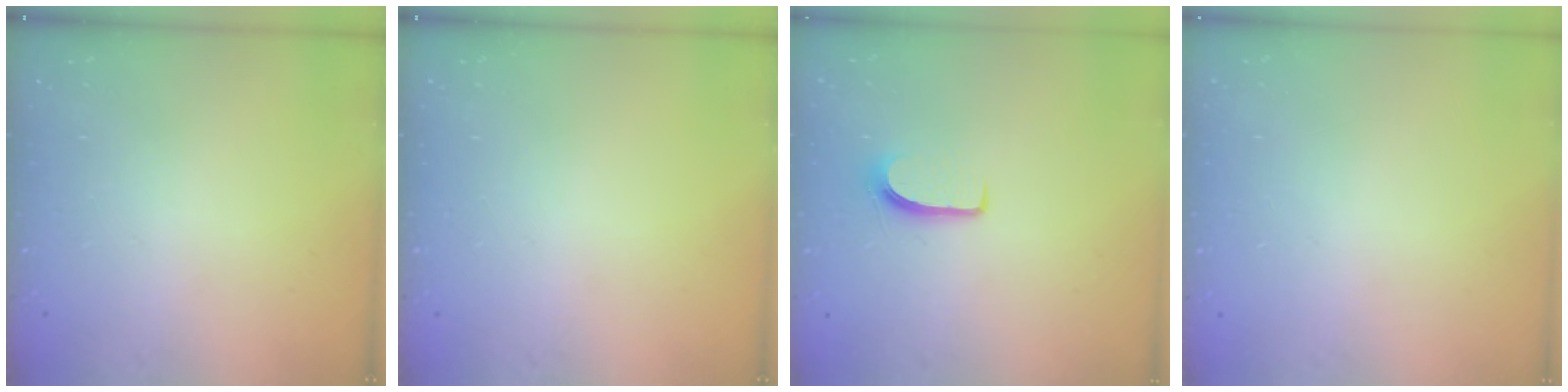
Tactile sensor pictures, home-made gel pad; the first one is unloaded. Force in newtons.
{"total": 0.0}
{"total": 6.5, "press": 6.4, "slide": 0.6}
{"total": 0.0}